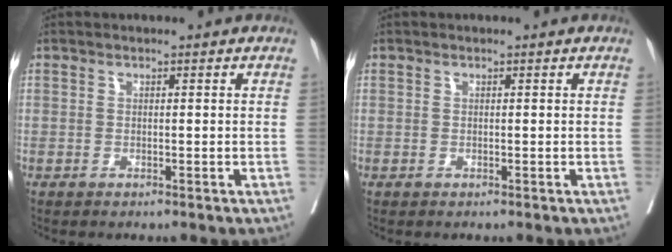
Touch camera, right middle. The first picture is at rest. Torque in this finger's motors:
{"motor_torque": [-0.02, 0.02, 0.00, 0.00]}